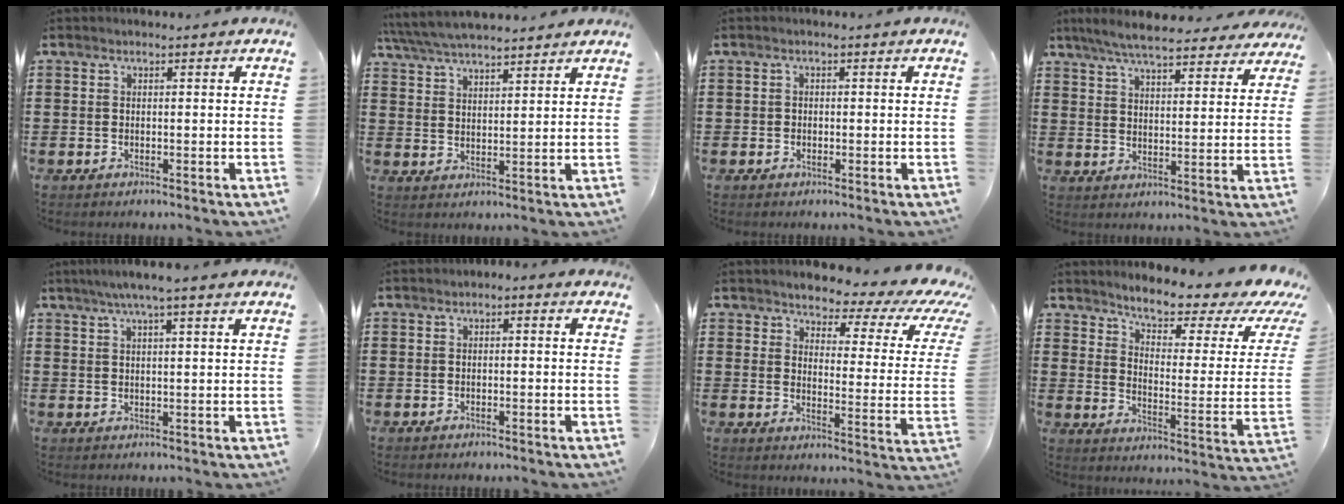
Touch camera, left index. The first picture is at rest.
{"total": 5.2, "force": [4.9, 0.7, 1.4], "torque": [-0.048, -0.015, 0.090]}
{"total": 0.8, "force": [-0.3, 0.7, 0.1], "torque": [-0.005, 0.003, -0.007]}
{"total": 7.1, "force": [6.5, 0.6, 2.8], "torque": [-0.079, -0.023, 0.117]}
{"total": 3.8, "force": [2.6, -0.1, 2.8], "torque": [-0.059, 0.000, 0.045]}
{"total": 0.9, "force": [-0.7, 0.5, 0.2], "torque": [-0.006, 0.003, -0.017]}
{"total": 4.0, "force": [3.2, 1.2, 2.1], "torque": [-0.055, -0.027, 0.047]}
{"total": 4.9, "force": [4.2, 0.8, 2.4], "torque": [-0.062, -0.034, 0.062]}